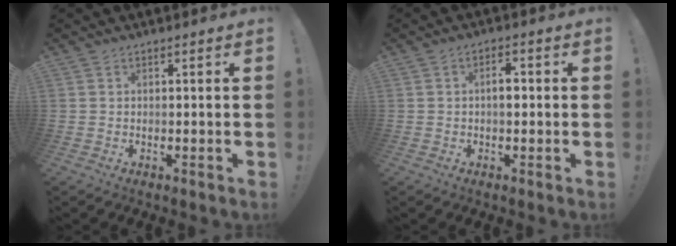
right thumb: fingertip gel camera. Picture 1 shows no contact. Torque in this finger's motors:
{"motor_torque": [0.46, 0.67, -0.12, 0.13, 0.00]}